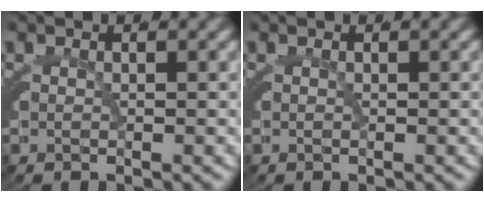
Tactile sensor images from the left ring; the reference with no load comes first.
{"total": 0.0}